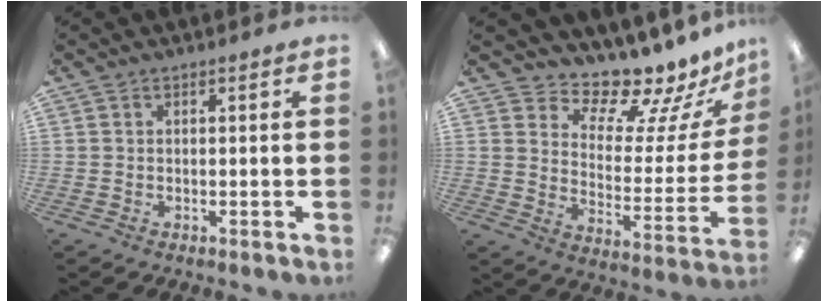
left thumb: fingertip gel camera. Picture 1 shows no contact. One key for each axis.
{"total": 13.8, "fx": 12.7, "fy": 3.7, "fz": 3.7, "tx": -0.060, "ty": -0.121, "tz": 0.217}